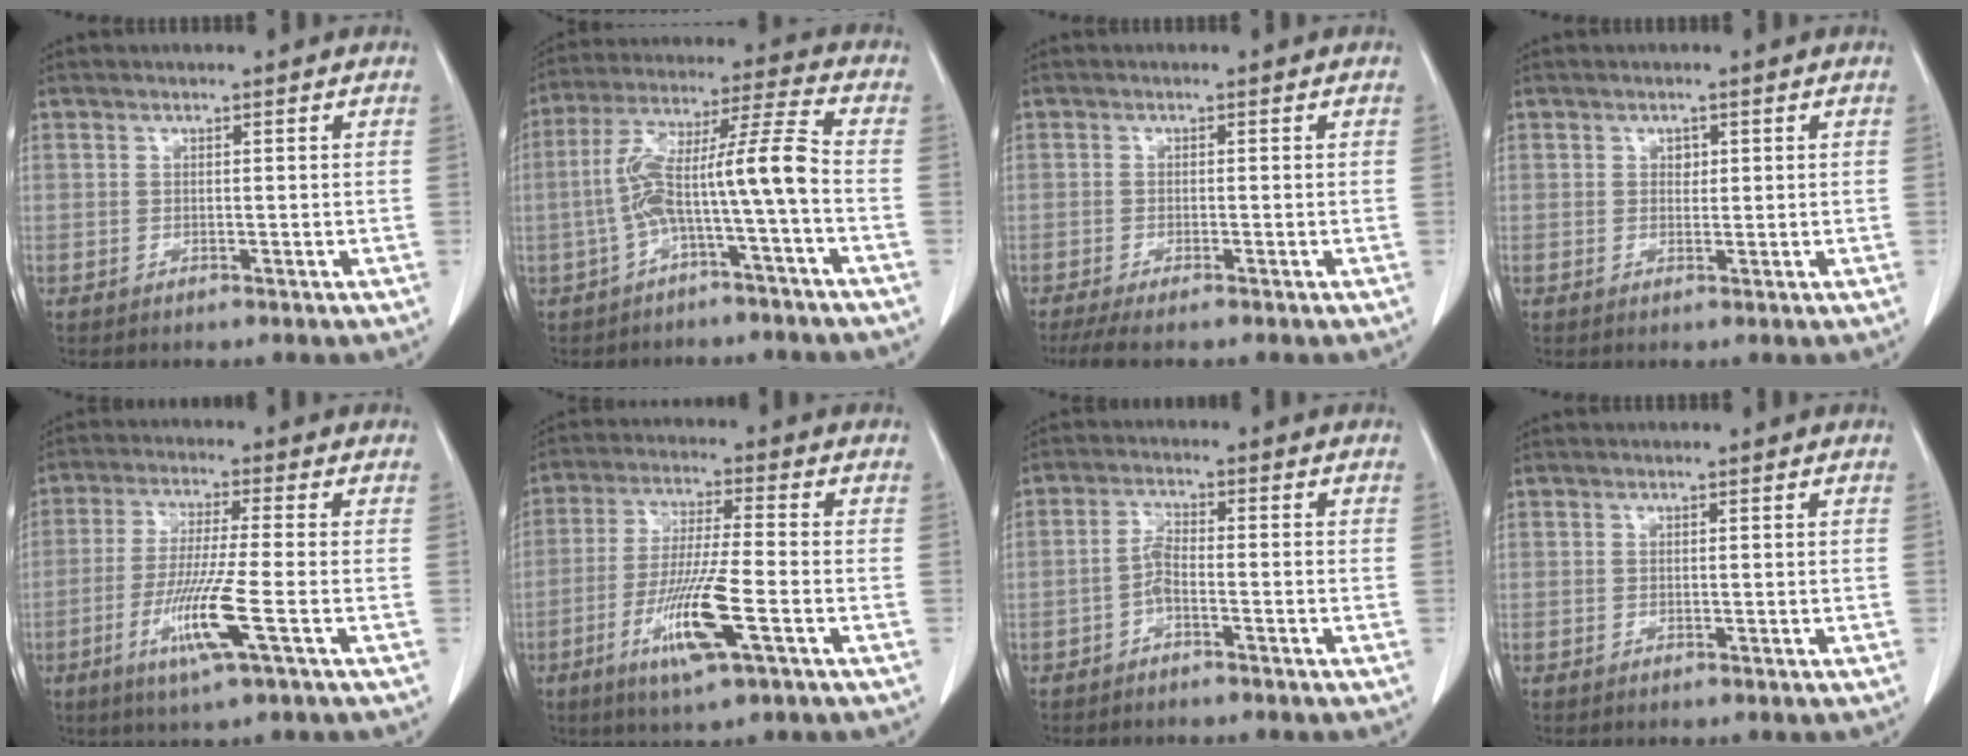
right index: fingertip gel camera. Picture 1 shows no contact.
{"total": 10.9, "force": [-2.8, -0.1, 10.6], "torque": [-0.196, 0.040, -0.053]}
{"total": 3.8, "force": [-2.9, 0.4, 2.4], "torque": [-0.041, -0.009, -0.051]}
{"total": 1.2, "force": [0.4, 1.0, 0.7], "torque": [-0.007, -0.001, 0.006]}
{"total": 10.4, "force": [-3.7, -0.6, 9.7], "torque": [-0.197, -0.023, -0.075]}
{"total": 11.2, "force": [-4.3, 0.6, 10.4], "torque": [-0.202, -0.019, -0.080]}
{"total": 2.7, "force": [-1.4, 0.7, 2.2], "torque": [-0.046, 0.005, -0.030]}
{"total": 0.0}